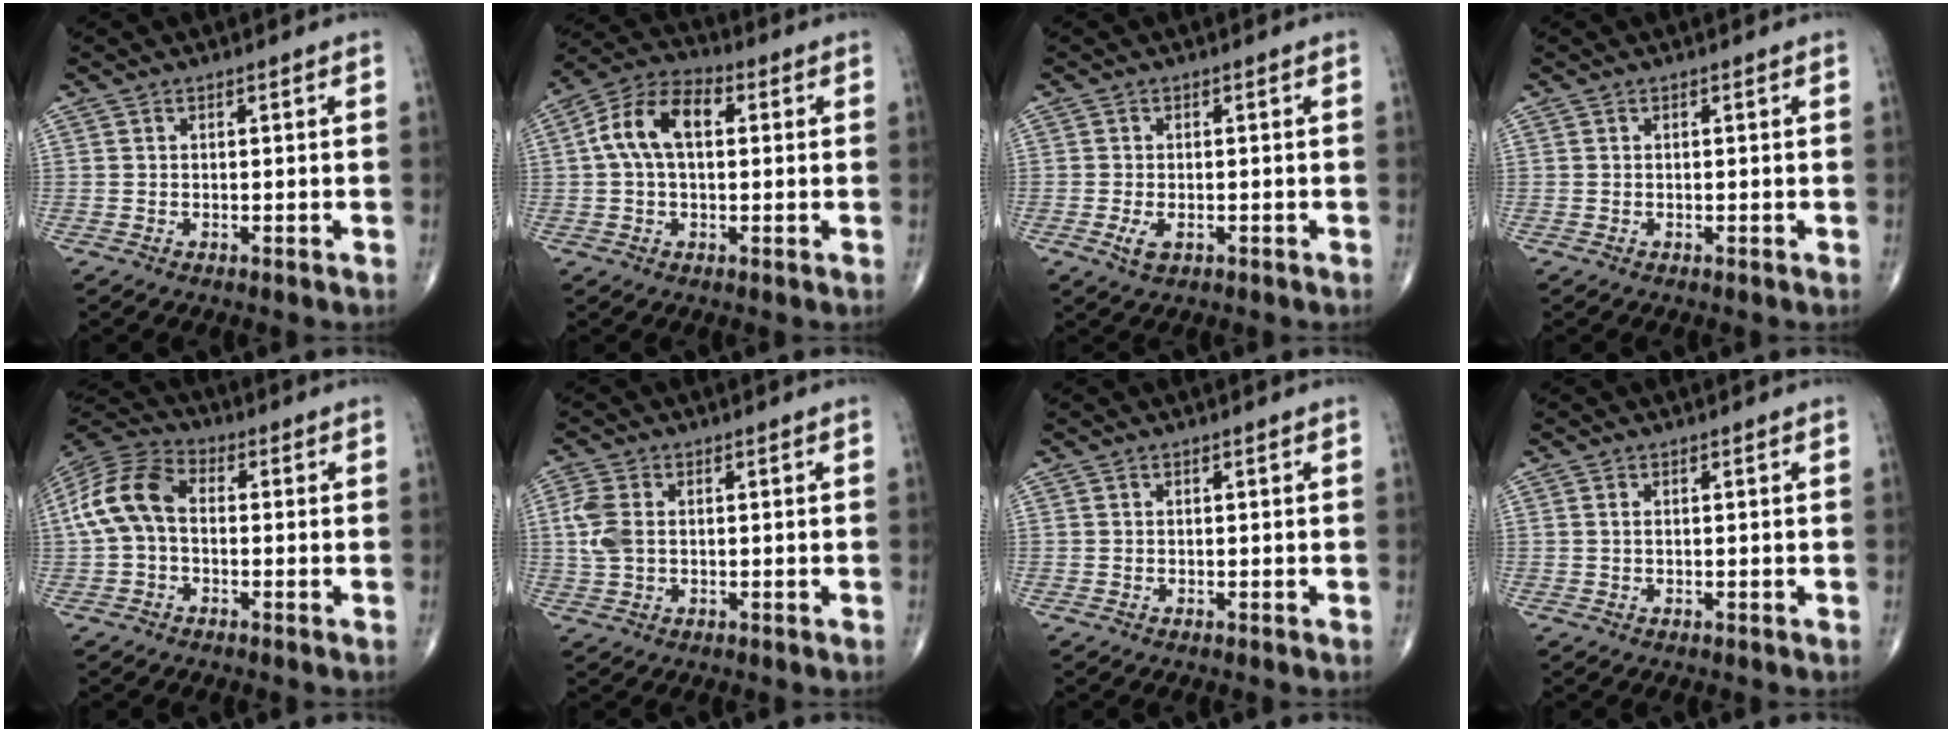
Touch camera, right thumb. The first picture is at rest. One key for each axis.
{"total": 10.9, "fx": 1.7, "fy": 6.3, "fz": 8.8, "tx": -0.168, "ty": 0.033, "tz": 0.023}
{"total": 2.8, "fx": -1.0, "fy": 1.5, "fz": 2.1, "tx": -0.043, "ty": -0.002, "tz": -0.015}
{"total": 0.0}
{"total": 11.1, "fx": 0.0, "fy": 7.2, "fz": 8.4, "tx": -0.170, "ty": 0.032, "tz": -0.012}
{"total": 5.3, "fx": 0.4, "fy": 3.4, "fz": 4.0, "tx": -0.108, "ty": 0.005, "tz": 0.008}
{"total": 0.0}
{"total": 0.6, "fx": 0.2, "fy": 0.3, "fz": 0.6, "tx": -0.014, "ty": 0.004, "tz": 0.004}